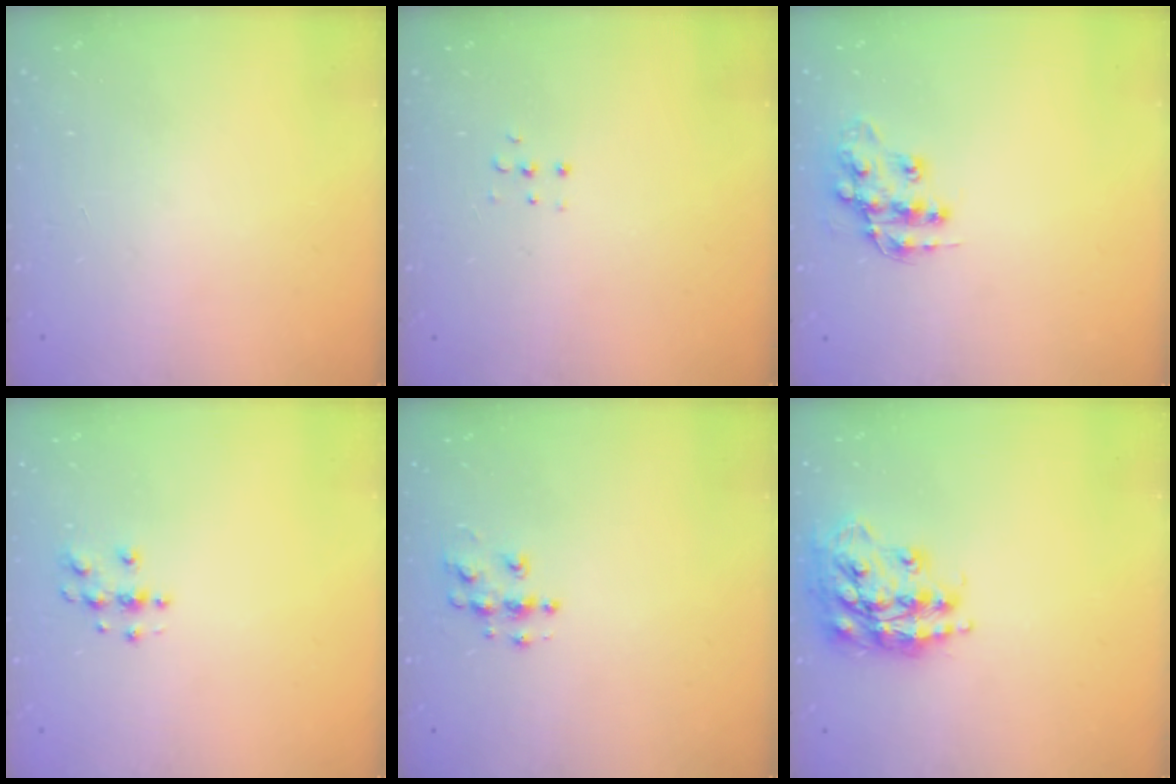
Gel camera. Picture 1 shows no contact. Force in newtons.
{"total": 3.8, "press": 3.7, "slide": 0.7}
{"total": 13.0, "press": 13.0, "slide": 1.0}
{"total": 3.9, "press": 3.8, "slide": 0.4}
{"total": 6.2, "press": 6.2, "slide": 0.2}
{"total": 18.7, "press": 18.6, "slide": 1.6}